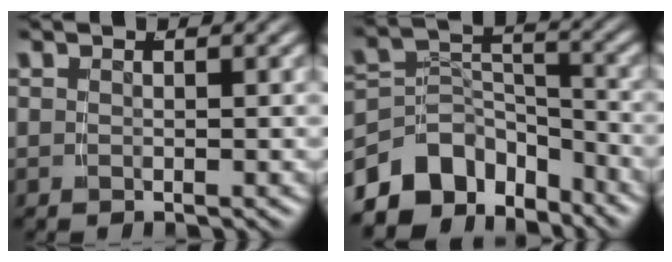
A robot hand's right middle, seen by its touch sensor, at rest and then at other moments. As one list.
[{"total": 10.6, "force": [-5.7, 7.5, 5.0], "torque": [-0.097, -0.043, -0.085]}]